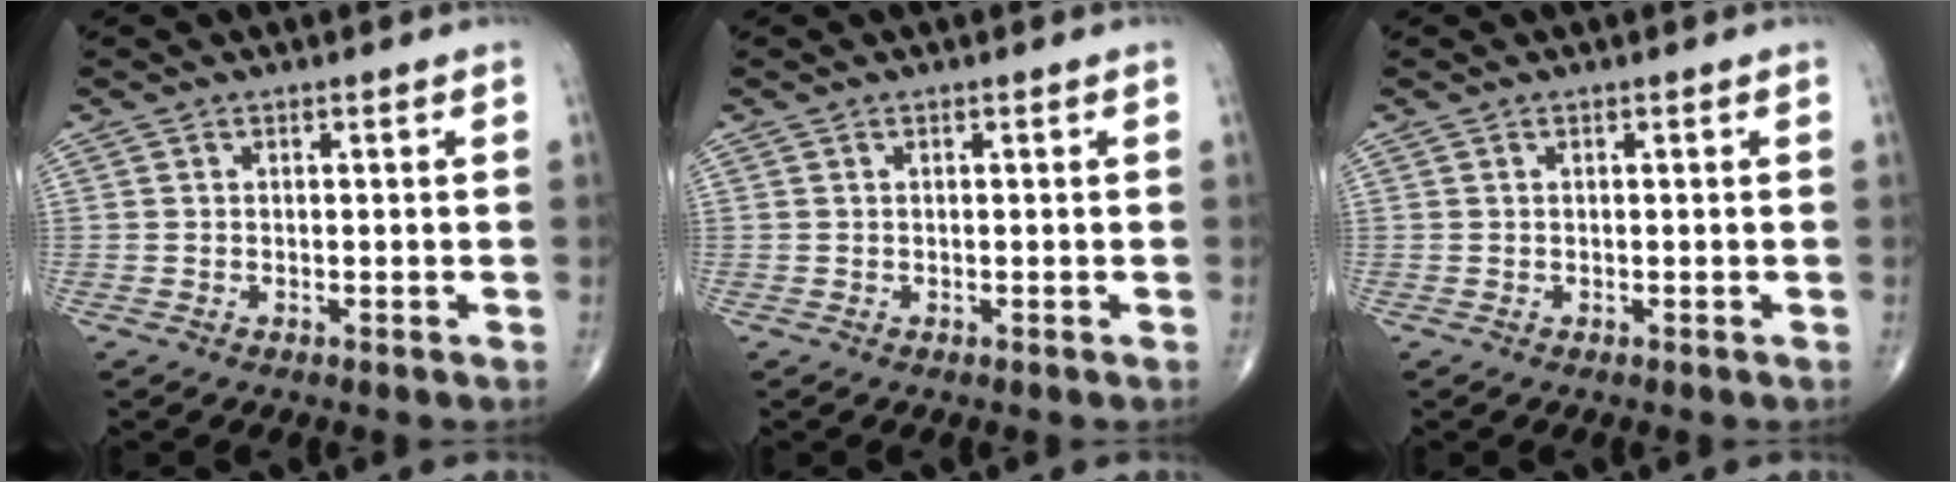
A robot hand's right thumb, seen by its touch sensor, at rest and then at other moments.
{"total": 0.0}
{"total": 0.0}